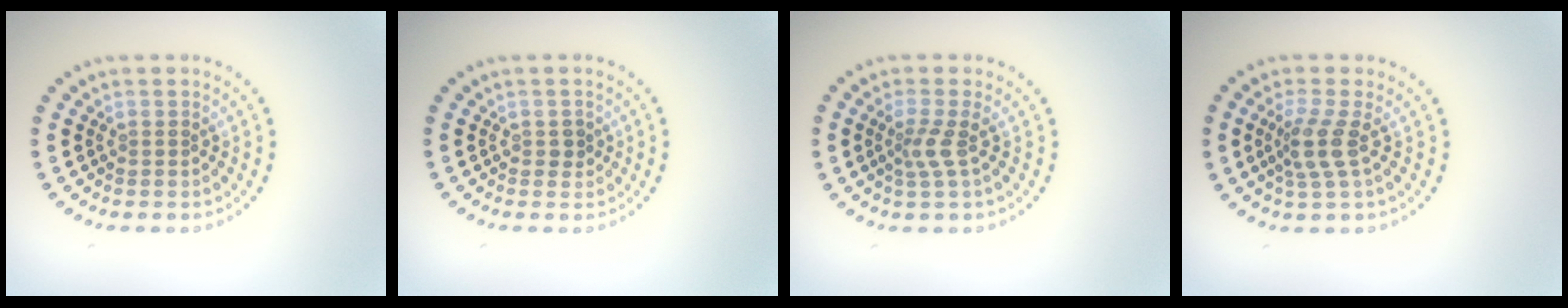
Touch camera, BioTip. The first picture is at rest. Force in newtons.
{"total": 1.0, "press": 0.9, "slide": 0.3}
{"total": 2.0, "press": 1.3, "slide": 1.5}
{"total": 2.7, "press": 2.1, "slide": 1.8}